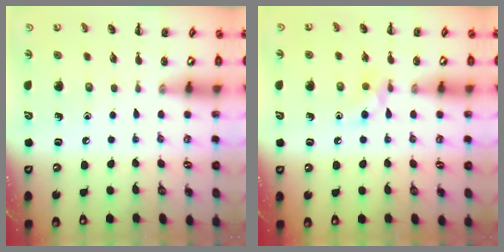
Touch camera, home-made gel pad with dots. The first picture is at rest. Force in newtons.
{"total": 4.7, "press": 4.4, "slide": 1.5}